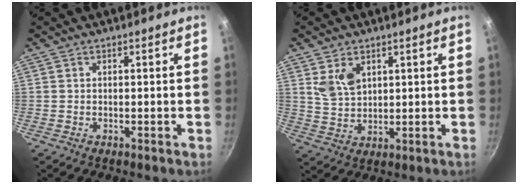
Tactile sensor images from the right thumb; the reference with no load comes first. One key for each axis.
{"total": 6.2, "fx": 2.6, "fy": 4.1, "fz": 3.9, "tx": -0.058, "ty": -0.018, "tz": 0.058}